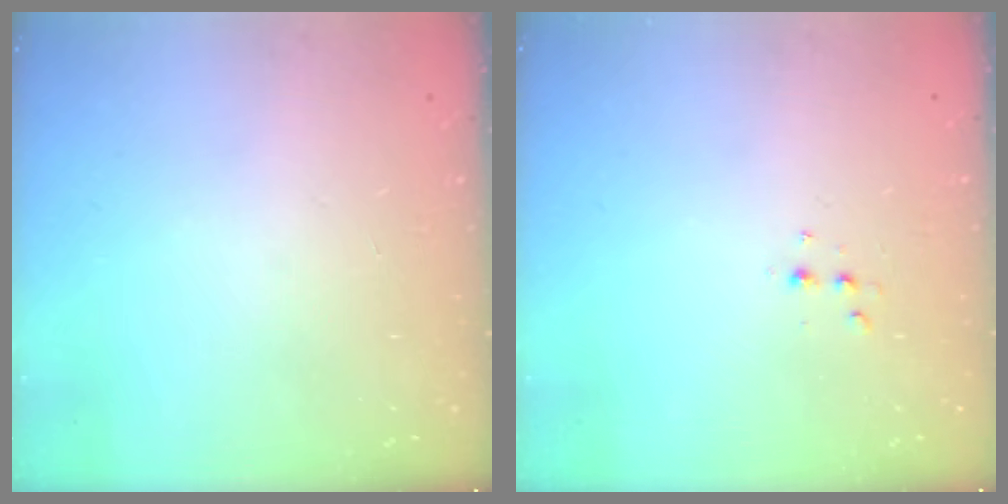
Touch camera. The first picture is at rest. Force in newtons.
{"total": 2.8, "press": 2.7, "slide": 0.6}